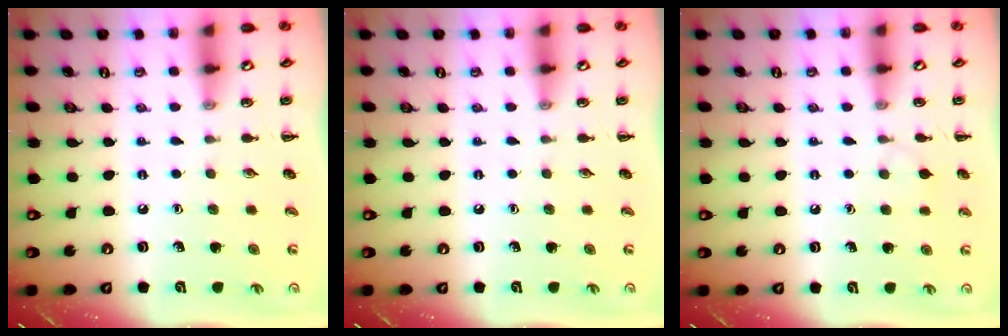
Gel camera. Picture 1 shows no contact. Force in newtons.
{"total": 0.0}
{"total": 5.5, "press": 5.2, "slide": 1.6}